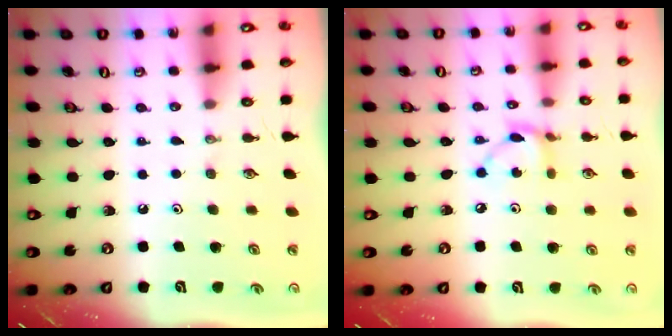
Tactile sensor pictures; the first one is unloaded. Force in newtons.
{"total": 5.9, "press": 5.9, "slide": 0.3}